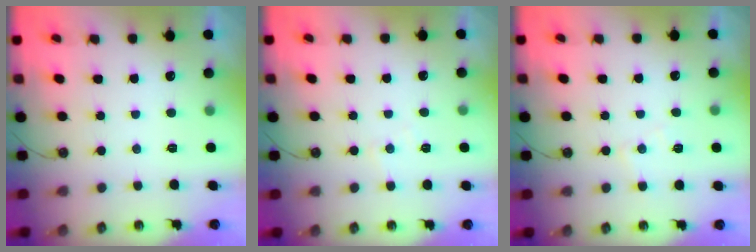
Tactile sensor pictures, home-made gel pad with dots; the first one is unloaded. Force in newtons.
{"total": 4.6, "press": 4.6, "slide": 0.6}
{"total": 5.8, "press": 5.7, "slide": 0.8}